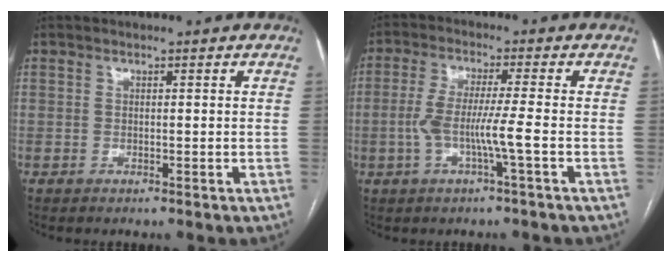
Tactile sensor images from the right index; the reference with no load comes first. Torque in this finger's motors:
{"motor_torque": [0.25, -0.09, 0.20, 0.13]}